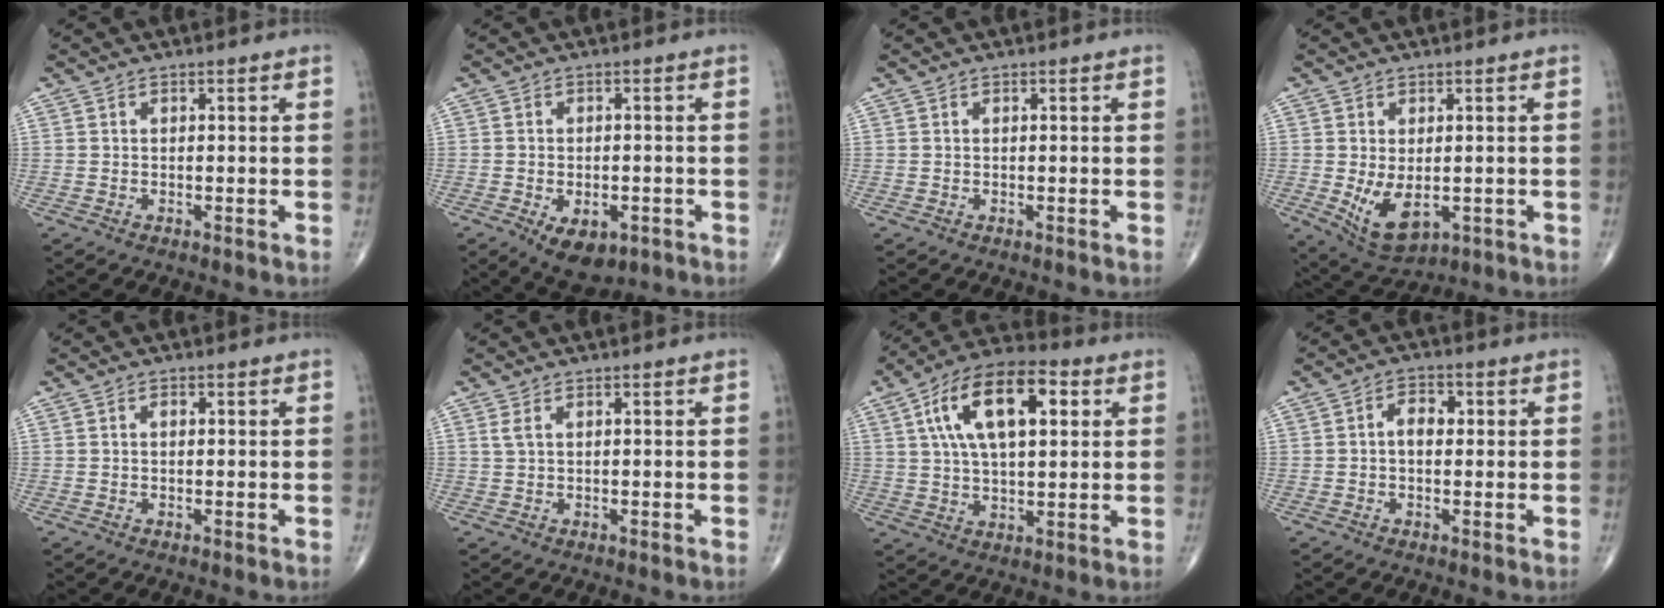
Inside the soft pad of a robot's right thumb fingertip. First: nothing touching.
{"total": 7.5, "force": [-3.3, 4.4, 5.1], "torque": [-0.068, 0.006, -0.037]}
{"total": 0.0}
{"total": 7.8, "force": [-1.2, 4.5, 6.3], "torque": [-0.104, -0.014, 0.000]}
{"total": 0.8, "force": [0.2, 0.5, 0.6], "torque": [-0.010, 0.002, 0.002]}
{"total": 1.3, "force": [0.6, 0.5, 1.1], "torque": [-0.028, 0.008, 0.016]}
{"total": 17.8, "force": [5.4, 8.5, 14.7], "torque": [-0.241, 0.012, 0.086]}
{"total": 4.0, "force": [0.3, 2.6, 3.0], "torque": [-0.039, 0.012, 0.000]}